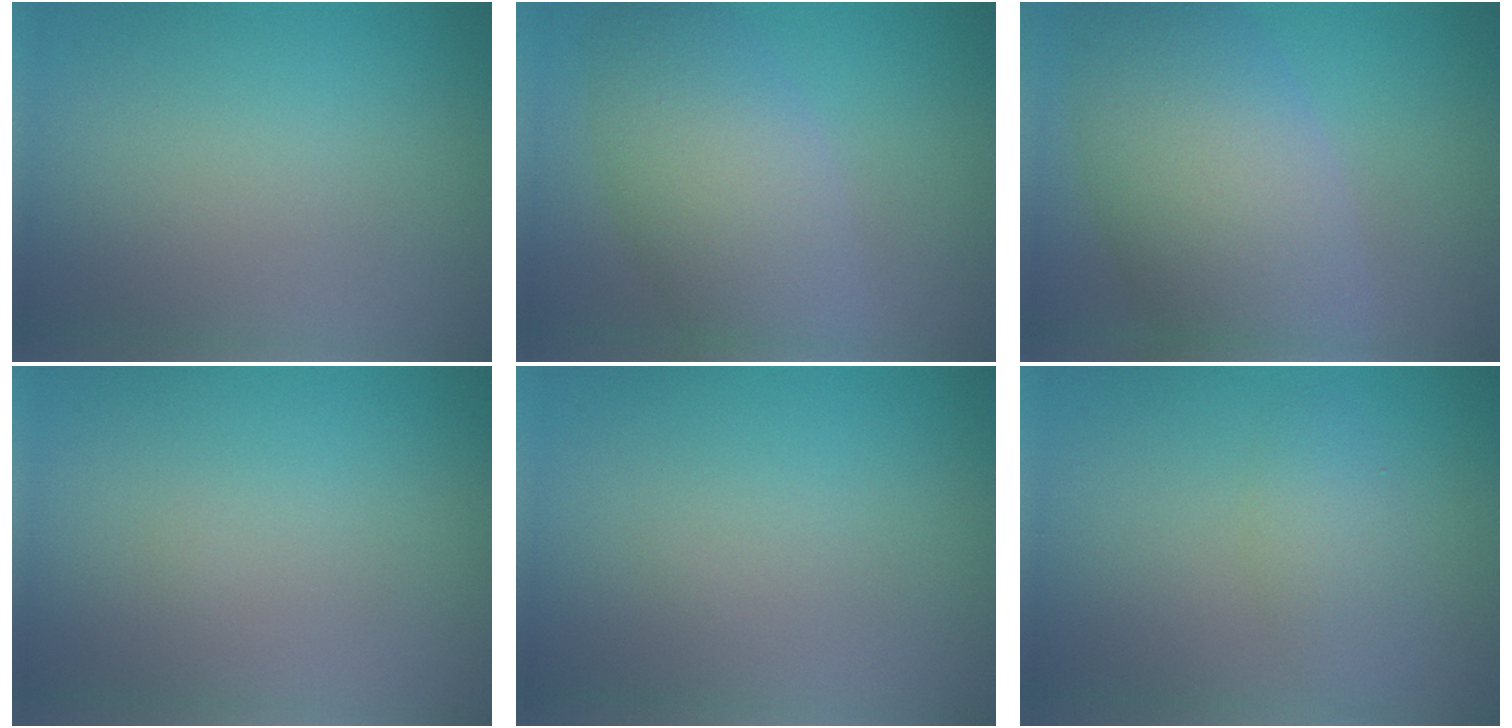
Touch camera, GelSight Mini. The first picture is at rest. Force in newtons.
{"total": 6.6, "press": 6.6, "slide": 0.4}
{"total": 9.6, "press": 9.6, "slide": 0.4}
{"total": 0.0}
{"total": 0.0}
{"total": 2.3, "press": 2.3, "slide": 0.1}